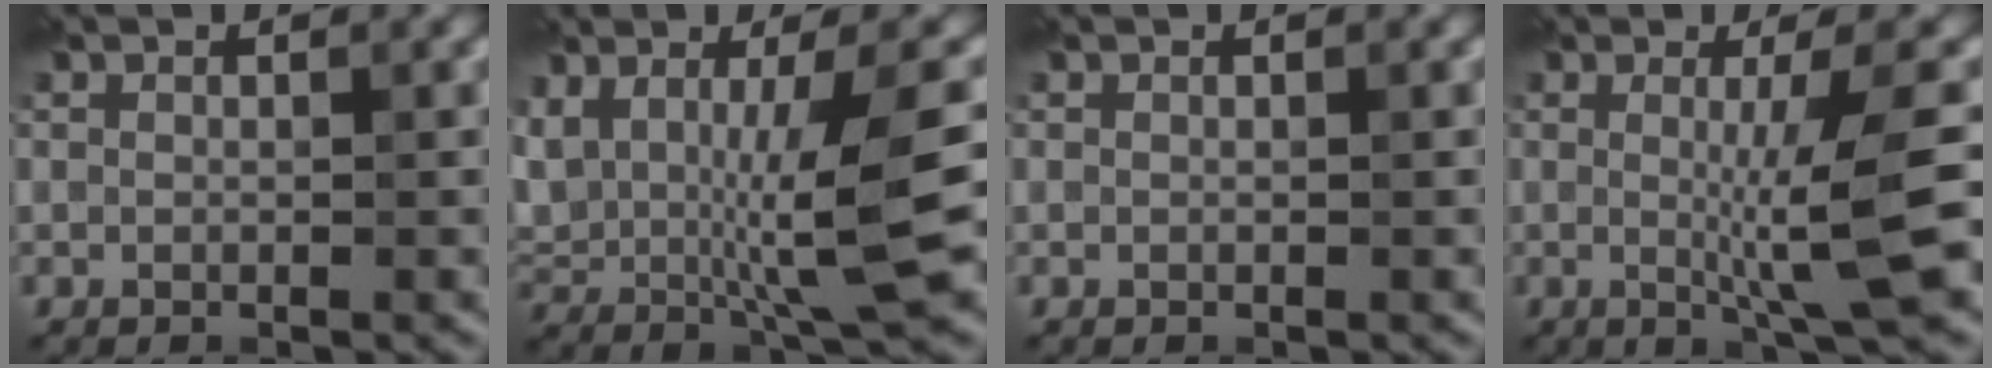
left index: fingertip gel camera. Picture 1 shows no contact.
{"total": 8.8, "force": [0.3, 2.3, 8.5], "torque": [-0.151, -0.007, 0.012]}
{"total": 0.0}
{"total": 6.5, "force": [-0.2, 1.0, 6.5], "torque": [-0.094, -0.007, -0.003]}